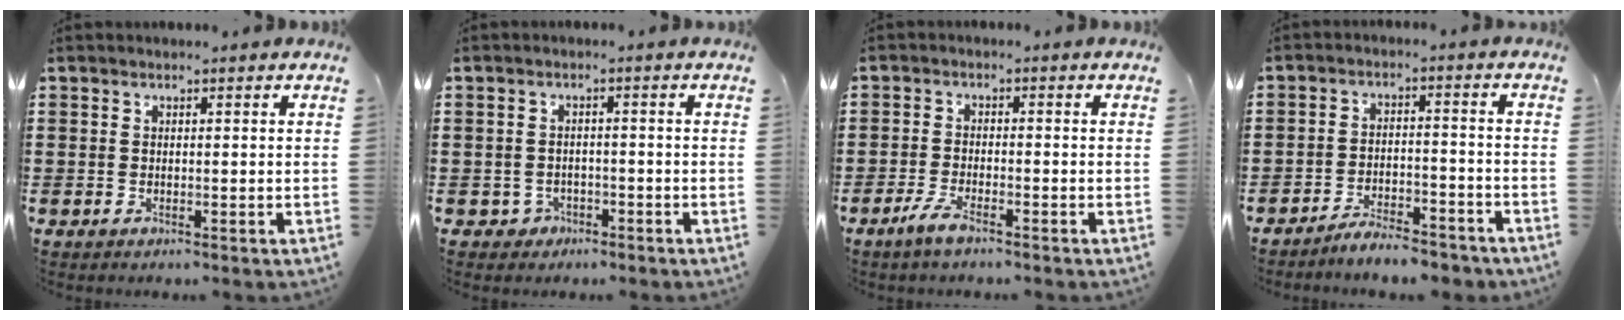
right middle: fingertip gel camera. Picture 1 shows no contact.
{"total": 1.8, "force": [-1.3, 1.2, 0.3], "torque": [-0.013, 0.001, -0.031]}
{"total": 3.1, "force": [-2.2, 0.4, 2.2], "torque": [-0.057, -0.004, -0.047]}
{"total": 4.7, "force": [-4.6, 0.4, 1.0], "torque": [-0.025, 0.004, -0.094]}